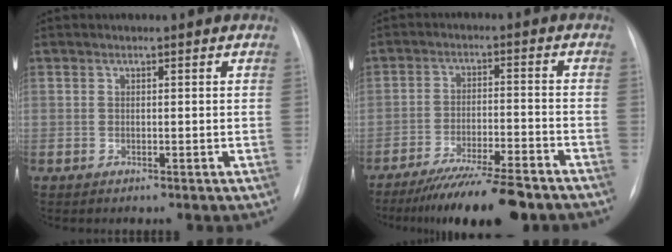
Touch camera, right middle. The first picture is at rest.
{"total": 12.9, "force": [-10.6, 0.9, 7.2], "torque": [-0.112, -0.025, -0.169]}